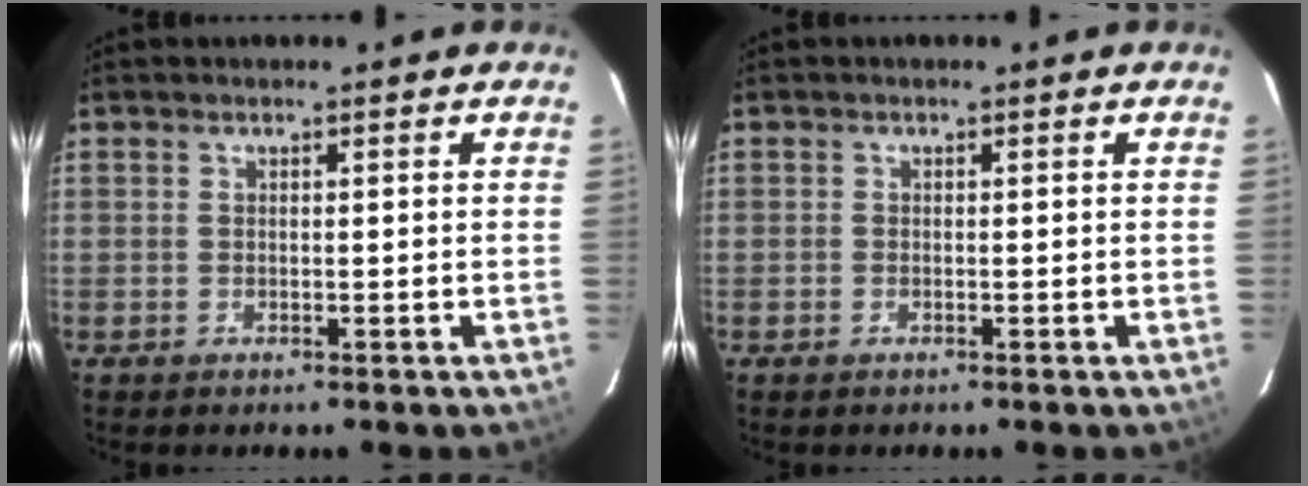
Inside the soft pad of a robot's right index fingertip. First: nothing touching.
{"total": 0.6, "force": [-0.5, 0.4, 0.1], "torque": [-0.002, -0.001, -0.009]}